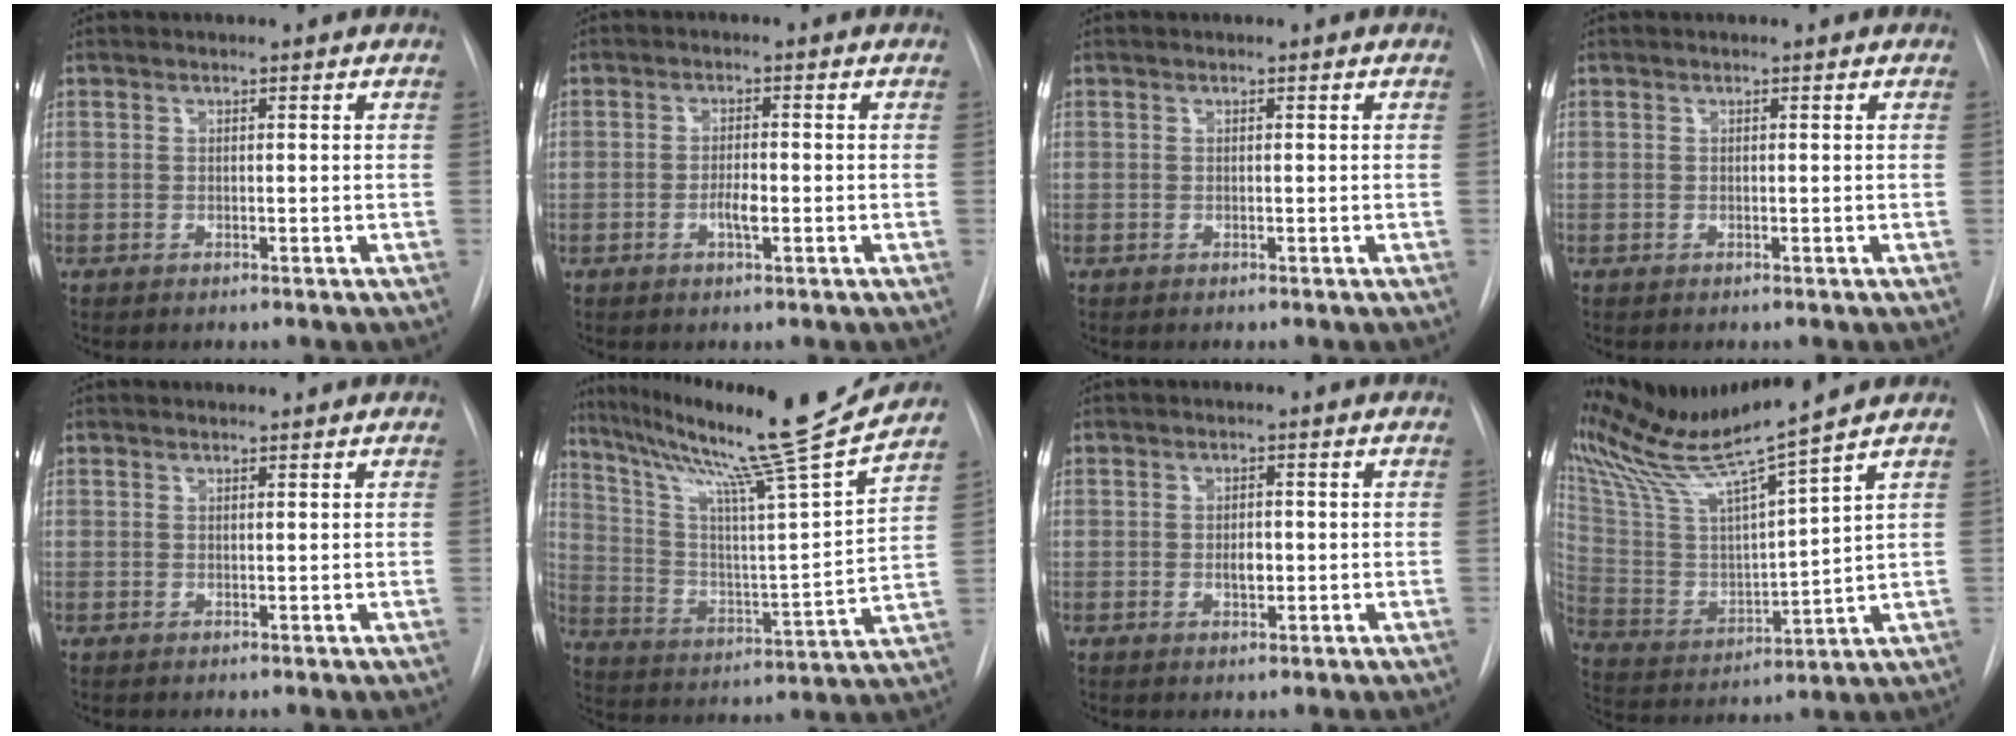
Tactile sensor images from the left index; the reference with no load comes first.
{"total": 2.3, "force": [-0.7, 0.5, 2.1], "torque": [-0.039, 0.001, -0.013]}
{"total": 0.0}
{"total": 0.0}
{"total": 1.0, "force": [1.0, 0.0, 0.0], "torque": [-0.008, 0.009, 0.020]}
{"total": 21.6, "force": [18.4, -2.6, 11.0], "torque": [-0.191, -0.050, 0.284]}
{"total": 1.7, "force": [-0.2, 0.9, 1.4], "torque": [-0.024, 0.000, -0.002]}
{"total": 13.8, "force": [12.3, -2.6, 5.6], "torque": [-0.113, -0.019, 0.238]}